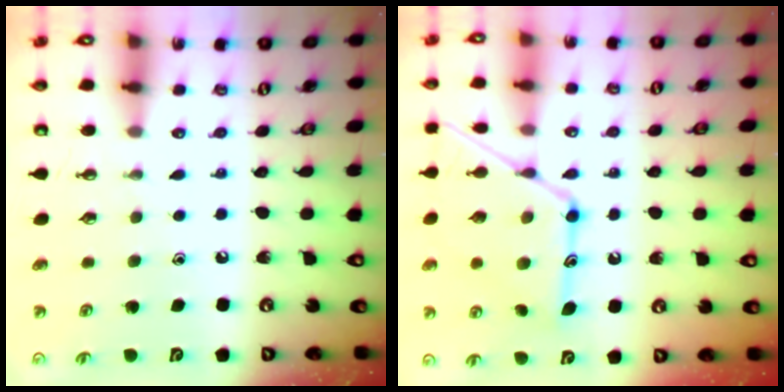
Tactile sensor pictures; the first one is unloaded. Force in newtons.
{"total": 16.0, "press": 16.0, "slide": 1.1}